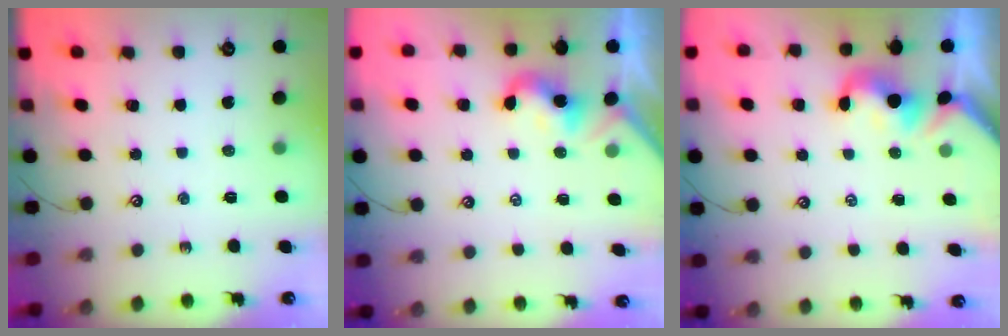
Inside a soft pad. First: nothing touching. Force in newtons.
{"total": 0.0}
{"total": 0.9, "press": 0.9, "slide": 0.3}